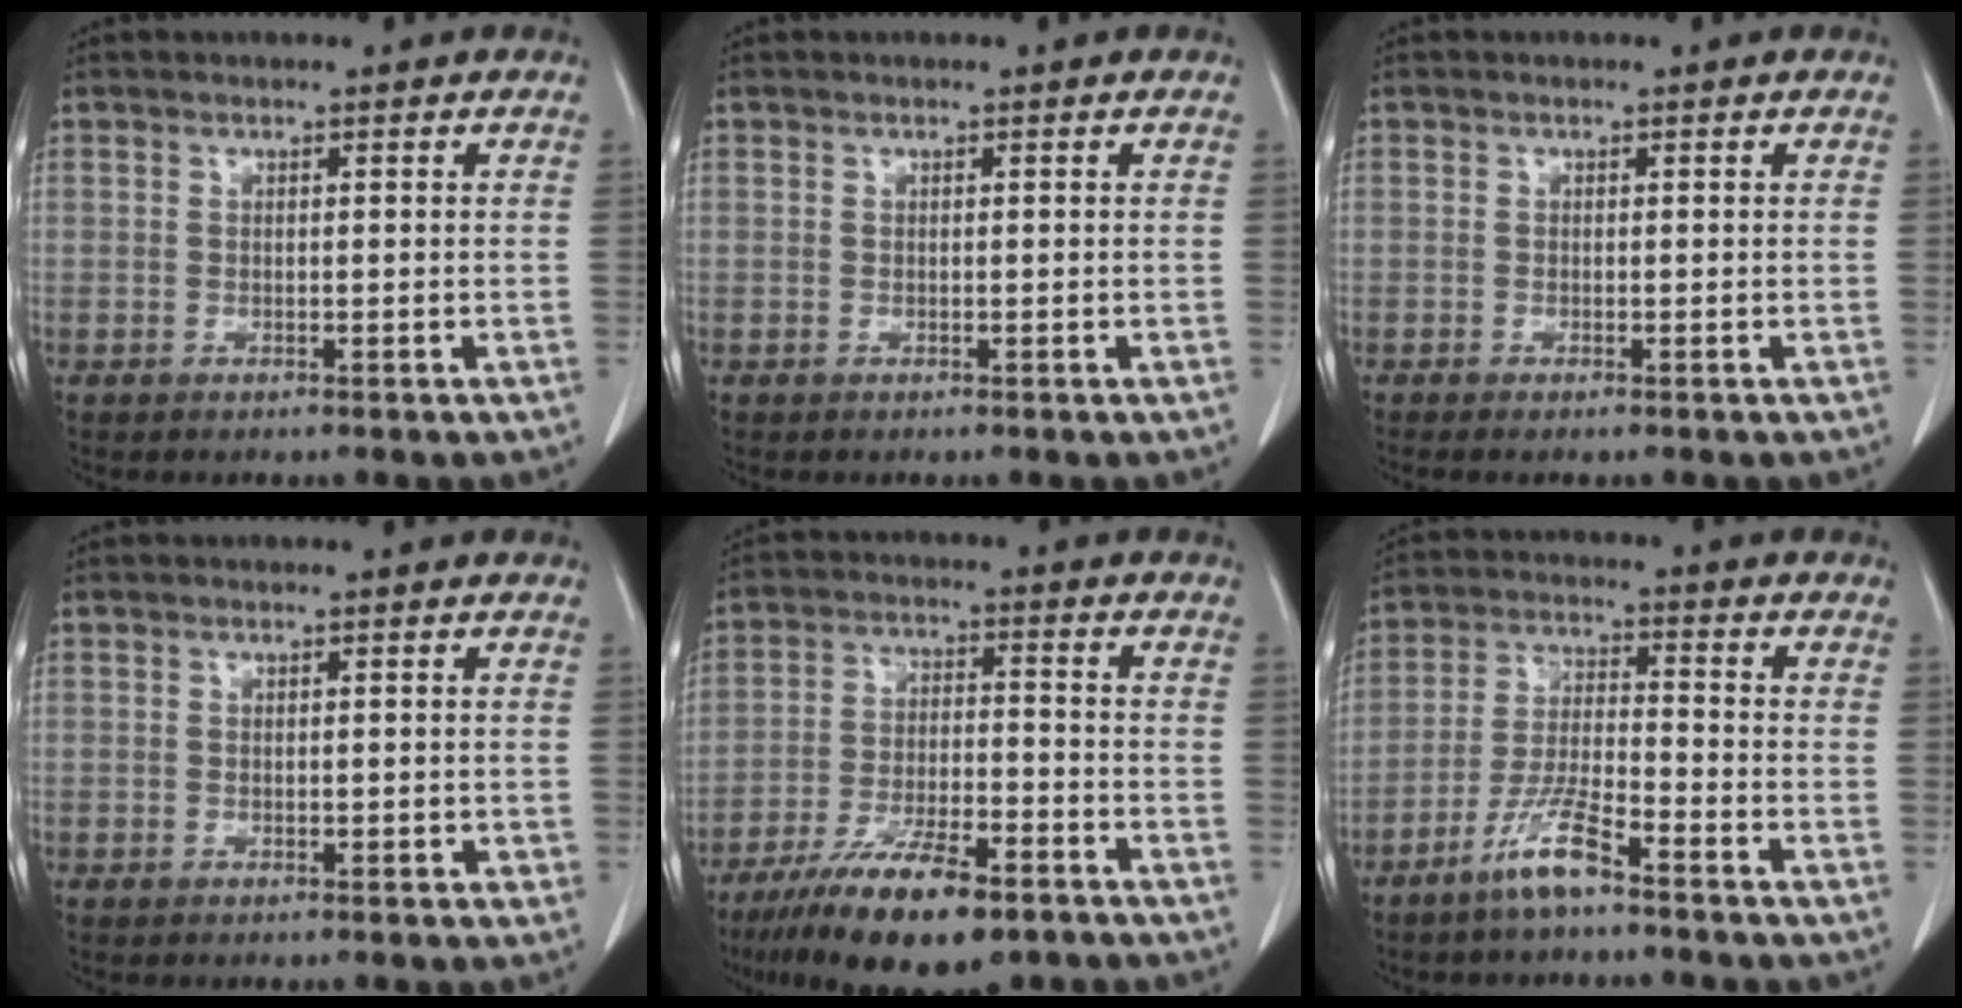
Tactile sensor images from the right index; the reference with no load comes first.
{"total": 0.0}
{"total": 0.8, "force": [-0.7, -0.1, 0.5], "torque": [-0.010, -0.002, -0.010]}
{"total": 1.1, "force": [-0.1, 0.7, 0.8], "torque": [-0.011, 0.005, 0.002]}
{"total": 14.3, "force": [-9.7, 3.4, 9.9], "torque": [-0.181, -0.024, -0.166]}
{"total": 7.4, "force": [-5.3, 0.5, 5.2], "torque": [-0.110, -0.011, -0.107]}